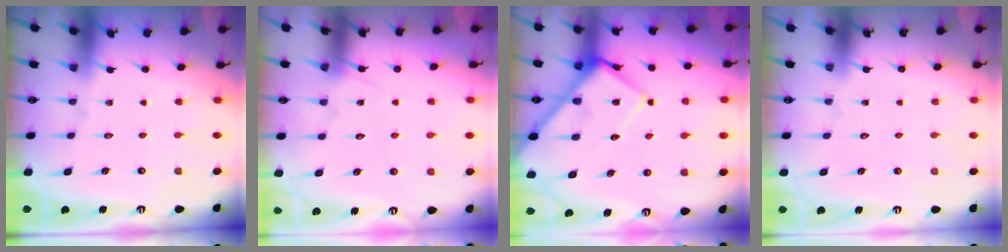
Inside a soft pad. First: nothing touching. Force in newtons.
{"total": 7.1, "press": 7.1, "slide": 0.4}
{"total": 11.4, "press": 11.3, "slide": 1.1}
{"total": 1.5, "press": 1.5, "slide": 0.1}